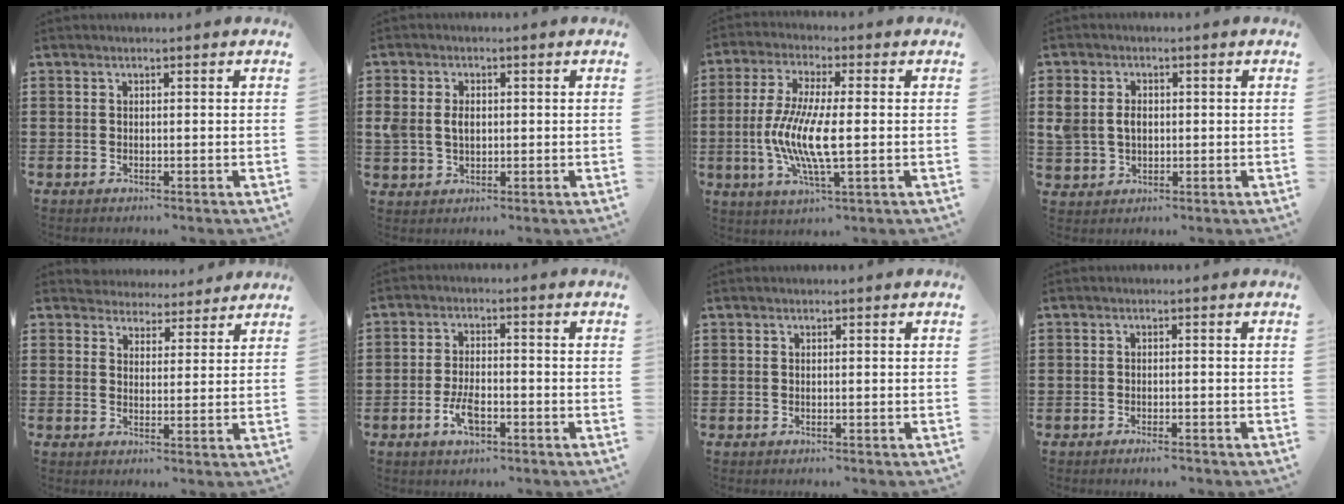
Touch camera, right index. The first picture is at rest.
{"total": 3.5, "force": [0.3, 2.5, 2.4], "torque": [-0.059, 0.007, 0.001]}
{"total": 9.0, "force": [-1.5, 2.0, 8.7], "torque": [-0.191, -0.016, -0.036]}
{"total": 3.6, "force": [0.3, 2.9, 2.2], "torque": [-0.065, 0.005, -0.001]}
{"total": 3.5, "force": [3.3, 1.0, -0.6], "torque": [-0.006, -0.009, 0.064]}
{"total": 4.7, "force": [-2.1, 2.1, 3.7], "torque": [-0.083, 0.000, -0.043]}
{"total": 0.0}
{"total": 1.4, "force": [-1.2, -0.1, 0.6], "torque": [-0.015, -0.006, -0.022]}